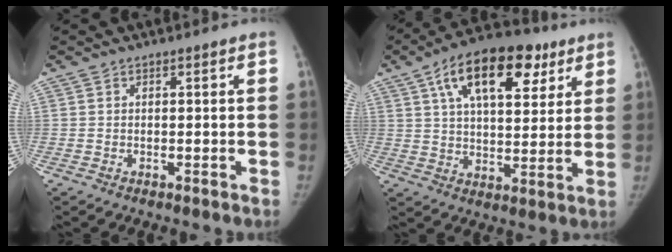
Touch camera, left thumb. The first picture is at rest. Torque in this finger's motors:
{"motor_torque": [2.94, 2.06, 1.89, -0.88, 0.53]}